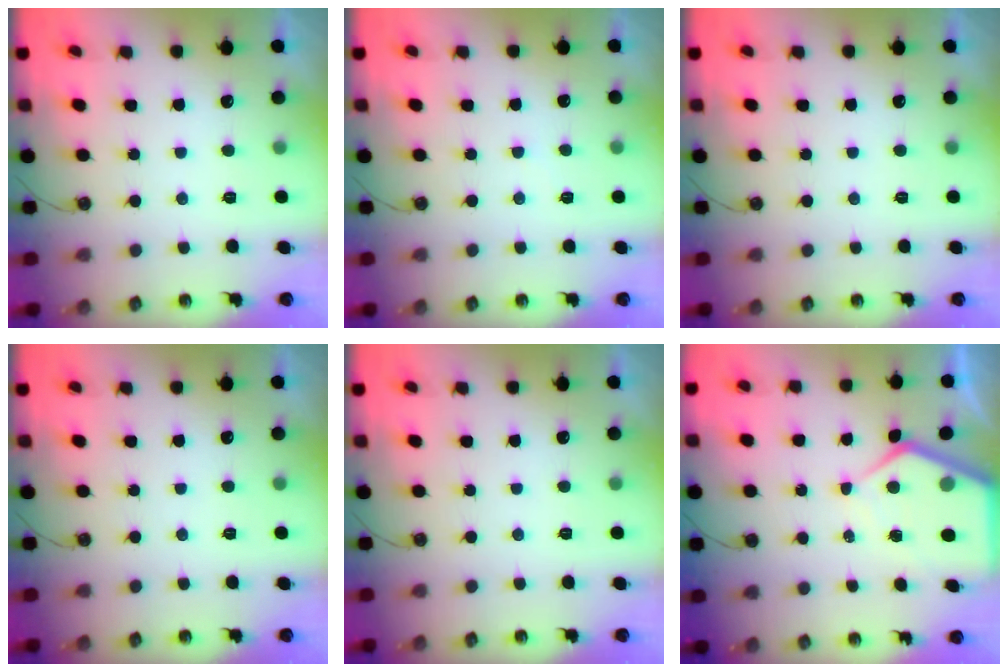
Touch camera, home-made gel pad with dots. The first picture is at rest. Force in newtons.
{"total": 2.3, "press": 2.3, "slide": 0.4}
{"total": 0.0}
{"total": 0.0}
{"total": 0.0}
{"total": 8.9, "press": 8.9, "slide": 0.7}